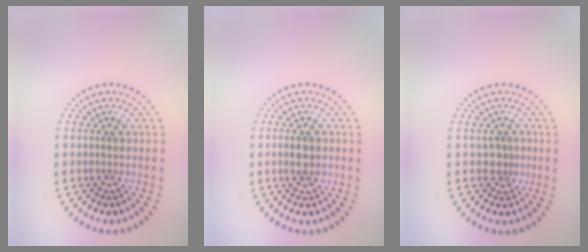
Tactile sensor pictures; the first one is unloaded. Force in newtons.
{"total": 1.8, "press": 1.8, "slide": 0.1}
{"total": 1.3, "press": 0.9, "slide": 0.9}